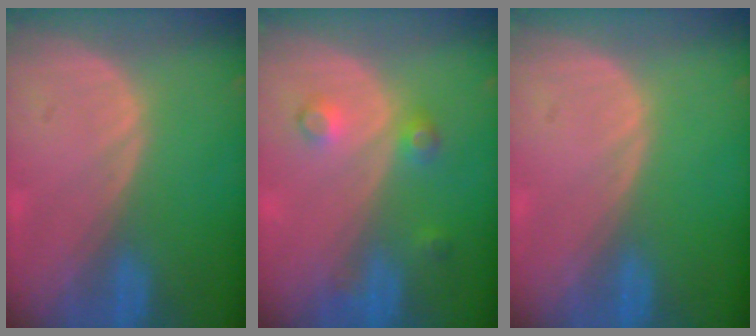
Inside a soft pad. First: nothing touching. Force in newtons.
{"total": 3.5, "press": 3.2, "slide": 1.4}
{"total": 0.0}